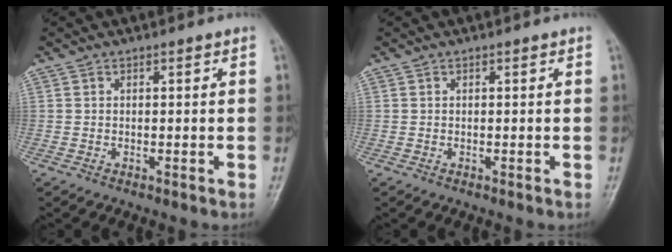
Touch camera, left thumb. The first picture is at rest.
{"total": 0.0}